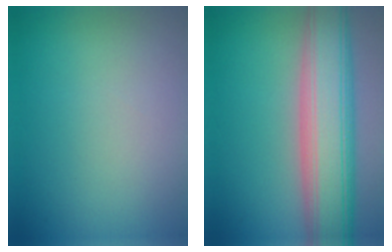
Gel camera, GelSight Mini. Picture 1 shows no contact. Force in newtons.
{"total": 10.0, "press": 10.0, "slide": 0.6}